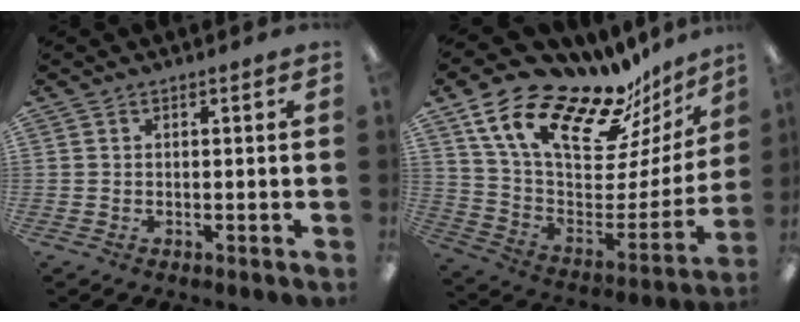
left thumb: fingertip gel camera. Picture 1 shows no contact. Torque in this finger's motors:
{"motor_torque": [0.48, 0.49, 1.20, -1.57, 0.45]}